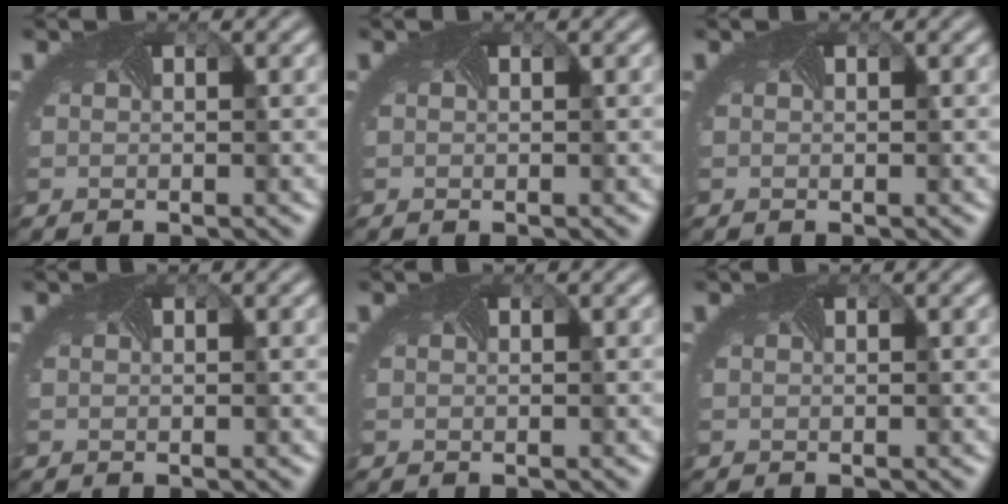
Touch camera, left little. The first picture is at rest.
{"total": 0.0}
{"total": 0.0}
{"total": 0.0}
{"total": 0.0}
{"total": 0.0}